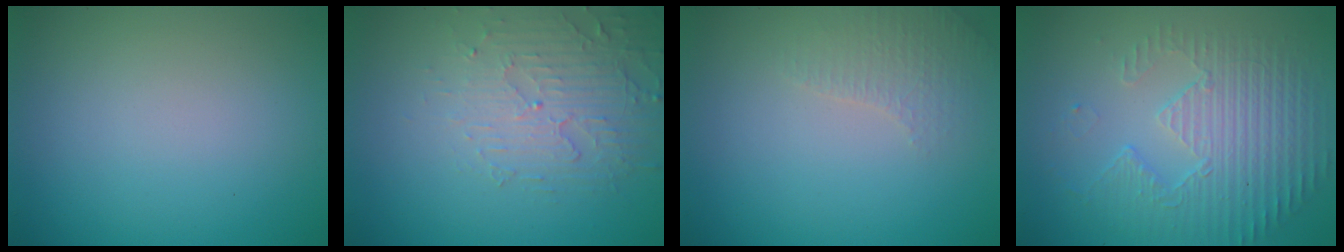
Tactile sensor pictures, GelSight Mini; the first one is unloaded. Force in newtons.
{"total": 3.8, "press": 3.4, "slide": 1.8}
{"total": 2.0, "press": 1.9, "slide": 0.5}
{"total": 5.5, "press": 3.6, "slide": 4.1}